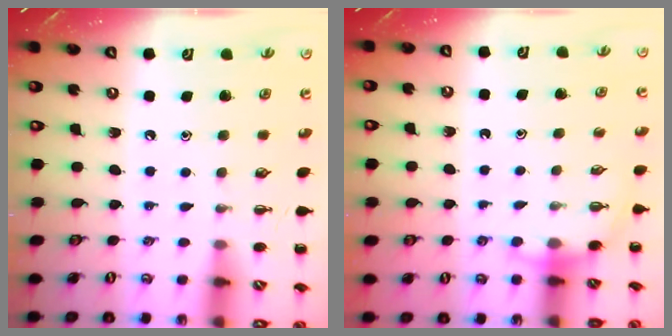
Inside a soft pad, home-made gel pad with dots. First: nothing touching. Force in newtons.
{"total": 3.7, "press": 3.6, "slide": 0.9}